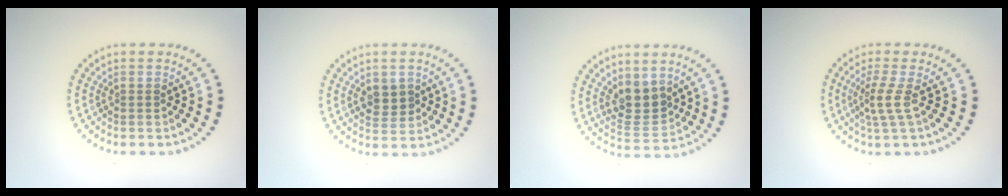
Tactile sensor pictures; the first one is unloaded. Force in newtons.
{"total": 1.8, "press": 1.7, "slide": 0.5}
{"total": 3.5, "press": 3.2, "slide": 1.5}
{"total": 2.3, "press": 1.6, "slide": 1.7}